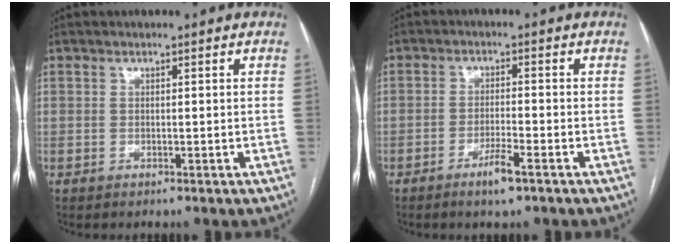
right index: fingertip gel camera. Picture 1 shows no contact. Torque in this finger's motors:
{"motor_torque": [0.09, 0.00, 0.22, 0.04]}